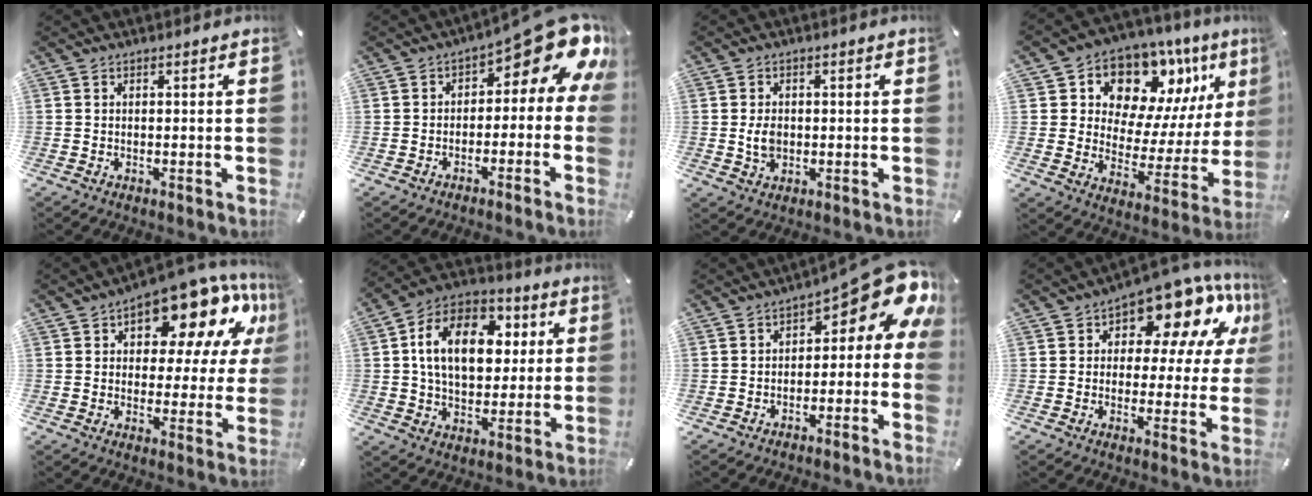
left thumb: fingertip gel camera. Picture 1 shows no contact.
{"total": 12.1, "force": [5.4, 5.3, 9.5], "torque": [-0.119, -0.045, 0.087]}
{"total": 4.2, "force": [-0.1, 3.2, 2.7], "torque": [-0.057, -0.003, -0.006]}
{"total": 12.4, "force": [9.3, 7.6, 3.0], "torque": [-0.040, -0.102, 0.165]}
{"total": 17.7, "force": [11.2, 8.4, 10.8], "torque": [-0.157, -0.076, 0.187]}
{"total": 17.1, "force": [4.1, 11.7, 11.8], "torque": [-0.213, -0.001, 0.071]}
{"total": 10.7, "force": [4.8, 4.6, 8.4], "torque": [-0.108, -0.043, 0.076]}
{"total": 15.2, "force": [9.3, 7.5, 9.4], "torque": [-0.133, -0.070, 0.157]}